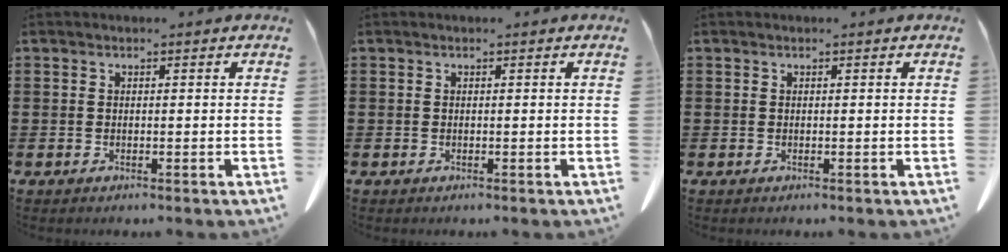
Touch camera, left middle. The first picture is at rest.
{"total": 0.0}
{"total": 0.0}